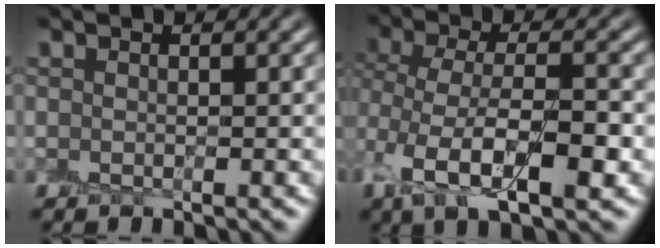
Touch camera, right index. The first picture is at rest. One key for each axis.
{"total": 8.3, "fx": -2.6, "fy": 4.0, "fz": 6.8, "tx": -0.140, "ty": -0.005, "tz": -0.052}